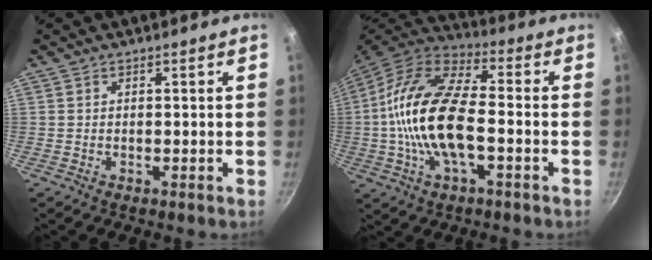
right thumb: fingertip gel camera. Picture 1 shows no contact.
{"total": 19.1, "force": [-2.2, 8.7, 16.8], "torque": [-0.312, 0.036, -0.057]}